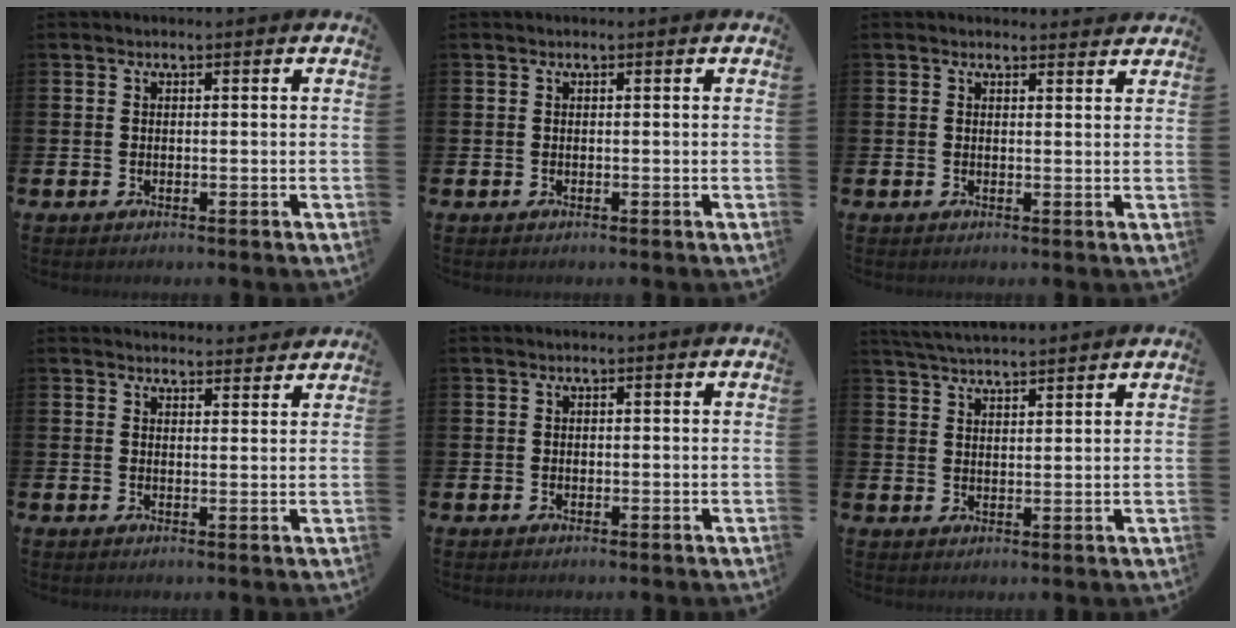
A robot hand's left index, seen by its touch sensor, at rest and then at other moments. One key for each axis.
{"total": 0.0}
{"total": 1.4, "fx": 1.3, "fy": 0.3, "fz": -0.1, "tx": 0.011, "ty": -0.004, "tz": 0.022}
{"total": 2.8, "fx": 2.8, "fy": 0.4, "fz": -0.1, "tx": 0.009, "ty": -0.020, "tz": 0.048}
{"total": 0.0}
{"total": 4.0, "fx": 3.9, "fy": 0.0, "fz": 0.4, "tx": -0.015, "ty": -0.020, "tz": 0.070}